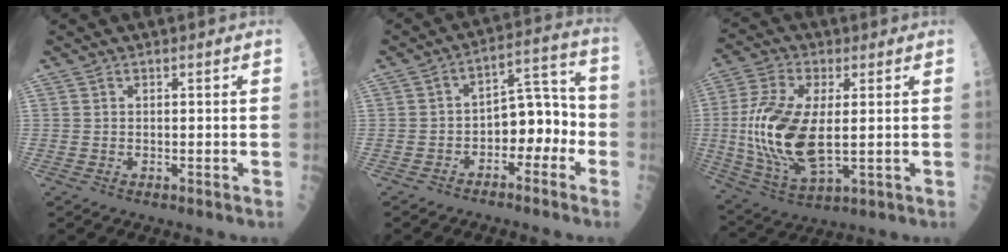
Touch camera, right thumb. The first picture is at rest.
{"total": 9.4, "force": [-3.5, 5.9, 6.4], "torque": [-0.050, 0.056, -0.058]}
{"total": 17.6, "force": [0.1, 8.0, 15.6], "torque": [-0.333, -0.011, 0.009]}